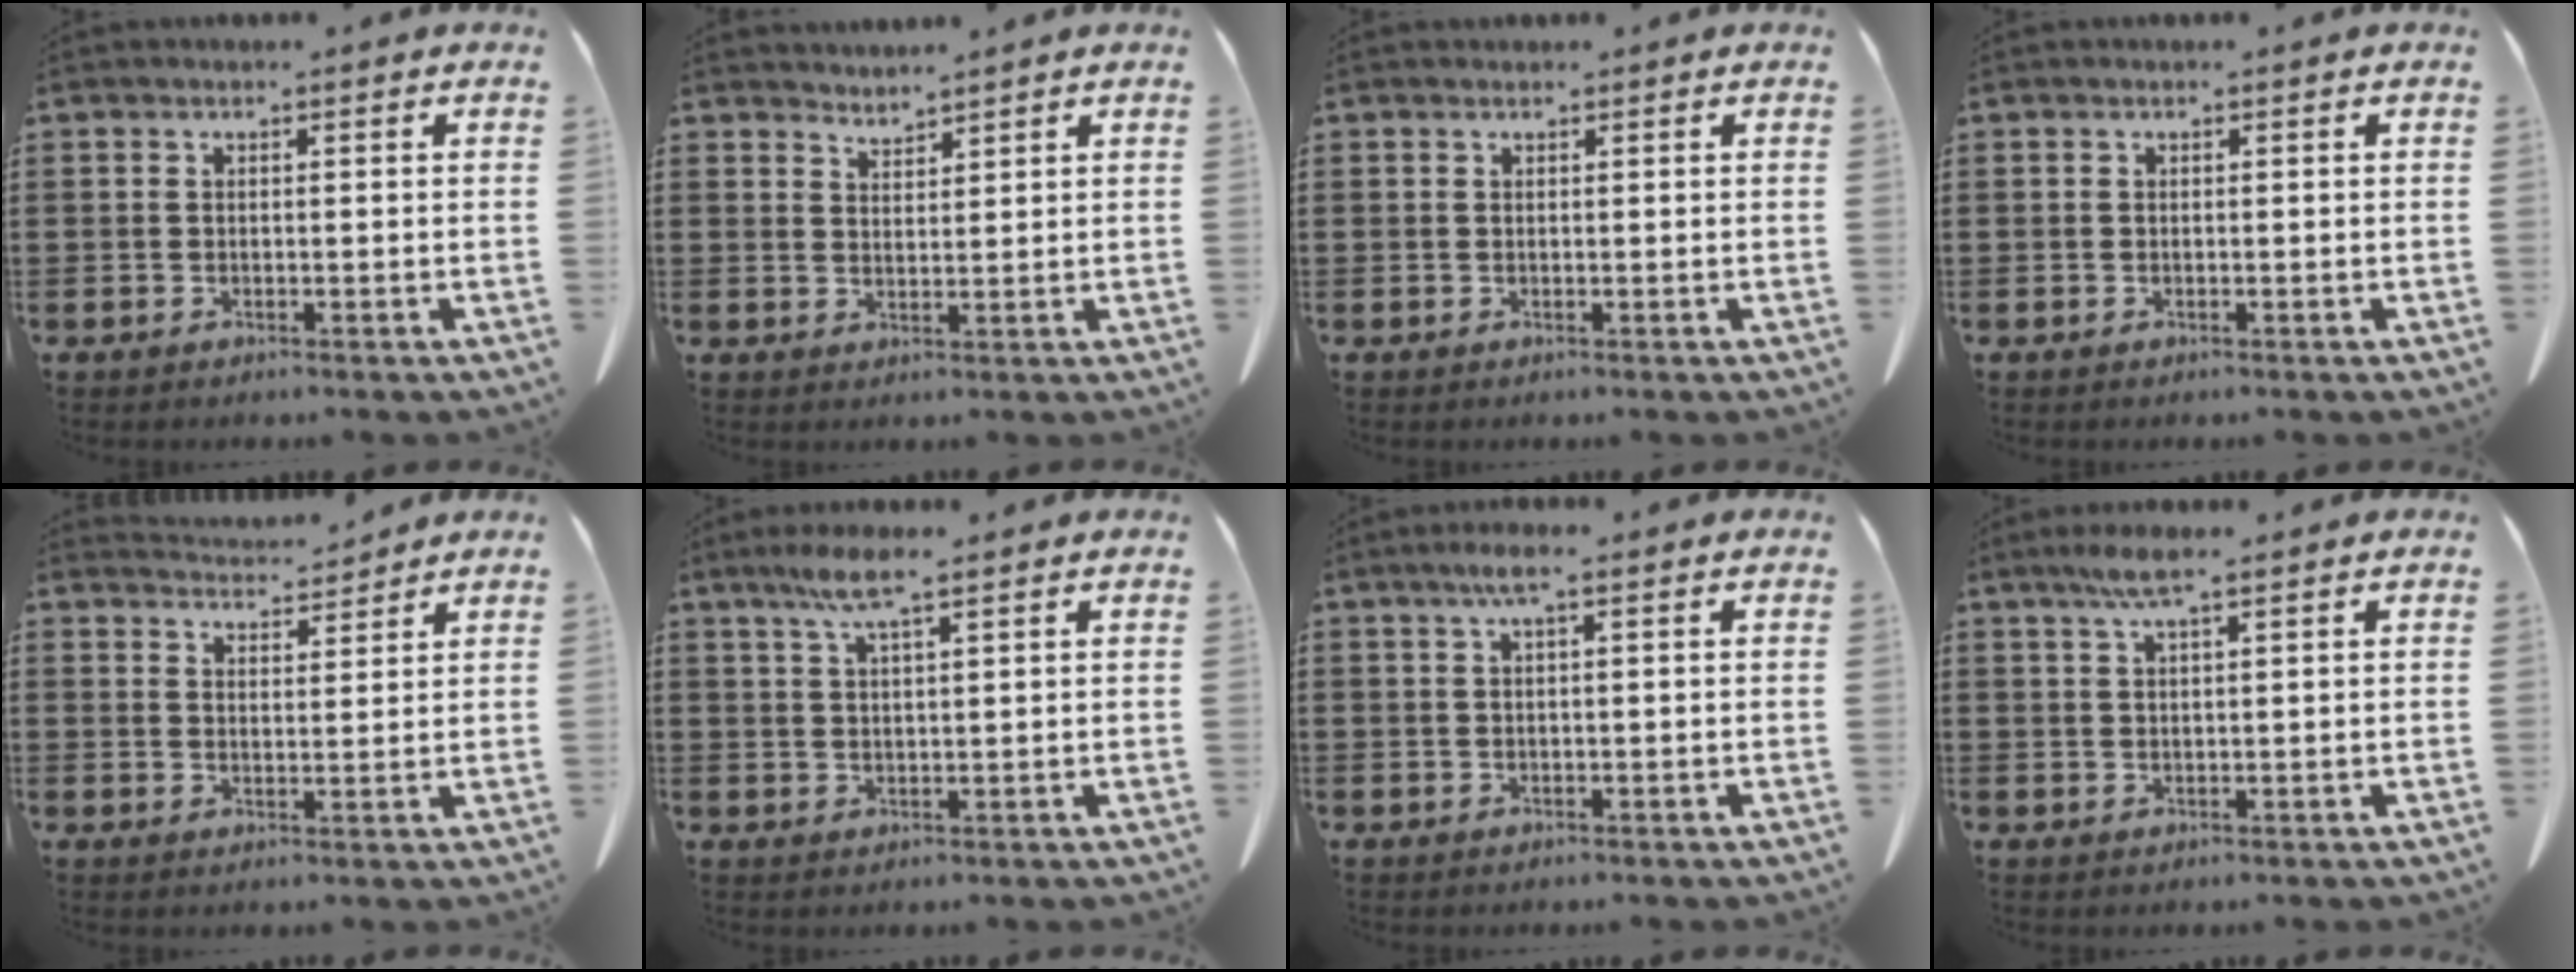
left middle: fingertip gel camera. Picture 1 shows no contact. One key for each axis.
{"total": 2.4, "fx": 2.3, "fy": -0.2, "fz": -0.4, "tx": 0.001, "ty": -0.008, "tz": 0.045}
{"total": 0.0}
{"total": 0.0}
{"total": 4.4, "fx": 4.3, "fy": 0.5, "fz": 0.6, "tx": -0.024, "ty": -0.019, "tz": 0.080}
{"total": 5.3, "fx": 3.3, "fy": 0.6, "fz": 4.1, "tx": -0.087, "ty": 0.004, "tz": 0.057}
{"total": 2.2, "fx": 0.8, "fy": 0.2, "fz": 2.0, "tx": -0.042, "ty": 0.002, "tz": 0.013}
{"total": 3.4, "fx": 2.1, "fy": 0.3, "fz": 2.7, "tx": -0.057, "ty": 0.004, "tz": 0.036}